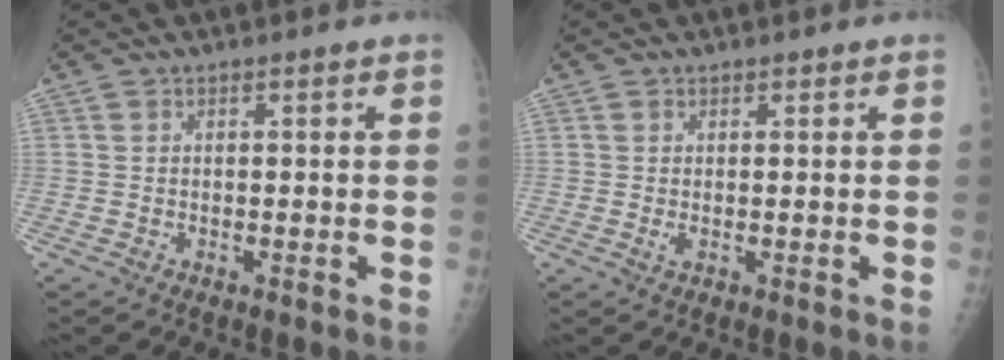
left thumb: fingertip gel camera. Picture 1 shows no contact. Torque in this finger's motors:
{"motor_torque": [-0.49, -0.08, -0.10, -0.12, 0.00]}